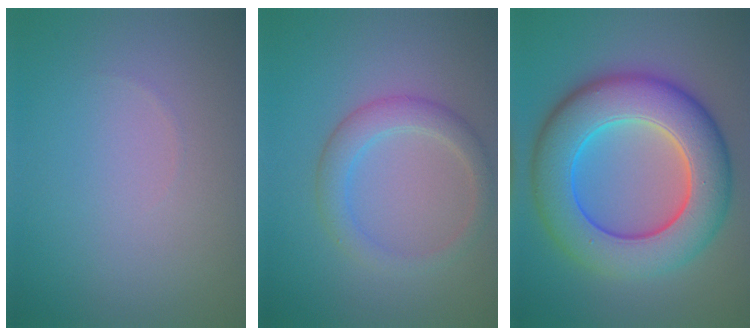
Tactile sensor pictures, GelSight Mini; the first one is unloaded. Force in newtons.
{"total": 2.9, "press": 2.9, "slide": 0.4}
{"total": 10.9, "press": 10.9, "slide": 0.1}